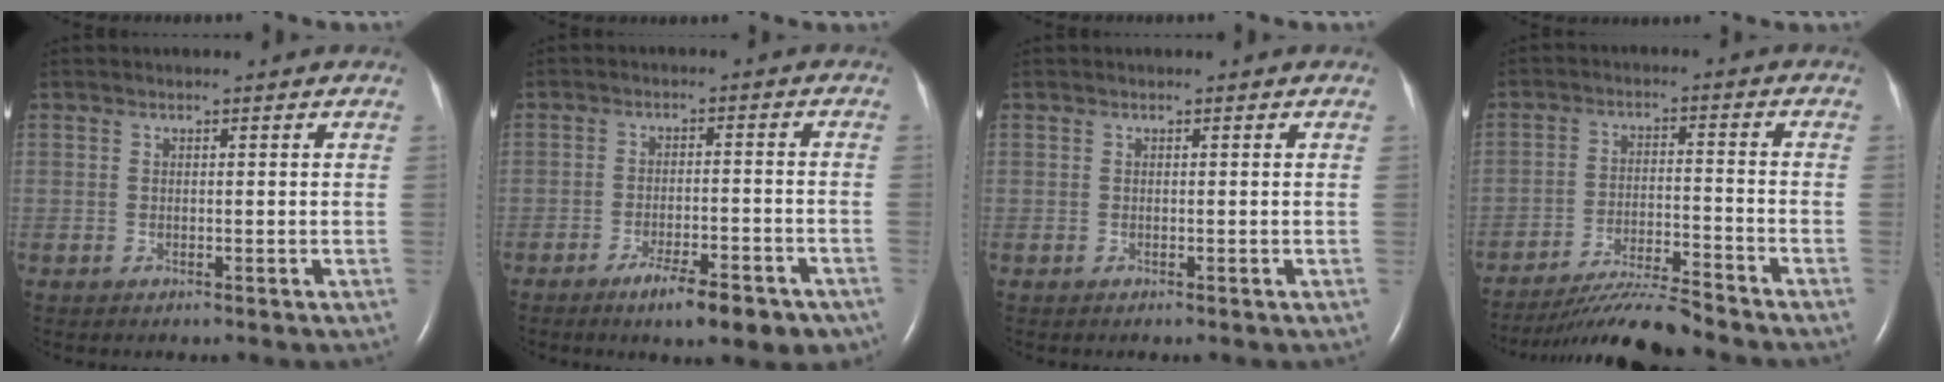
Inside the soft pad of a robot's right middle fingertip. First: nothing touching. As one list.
[{"total": 9.4, "force": [-6.6, 2.0, 6.3], "torque": [-0.076, -0.006, -0.095]}, {"total": 0.0}, {"total": 9.7, "force": [-9.2, -1.3, 2.9], "torque": [-0.050, -0.011, -0.165]}]